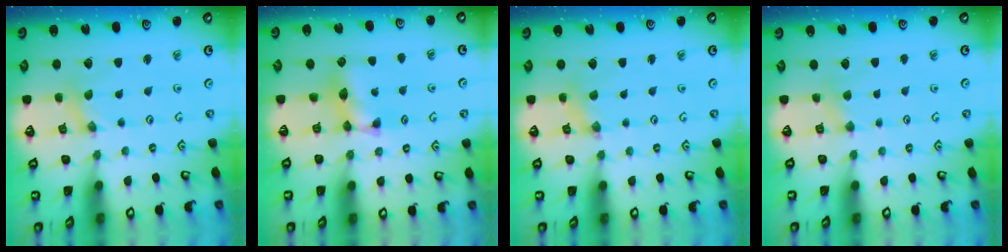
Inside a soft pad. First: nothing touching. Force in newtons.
{"total": 9.5, "press": 9.5, "slide": 0.3}
{"total": 0.9, "press": 0.9, "slide": 0.3}
{"total": 2.5, "press": 2.5, "slide": 0.3}